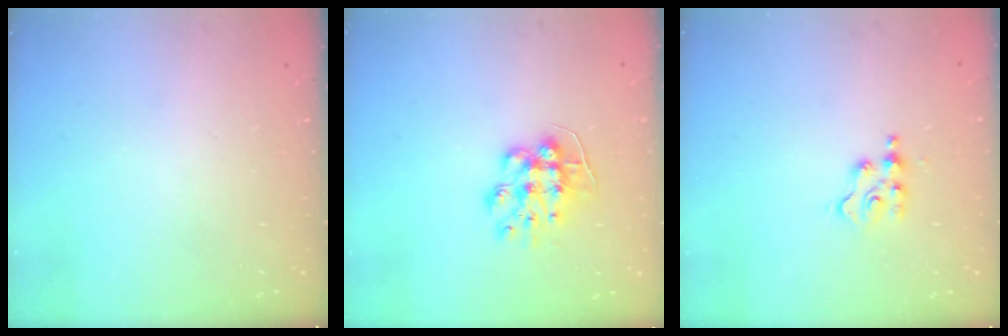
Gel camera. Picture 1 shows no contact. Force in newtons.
{"total": 9.8, "press": 9.8, "slide": 0.1}
{"total": 3.9, "press": 3.9, "slide": 0.6}